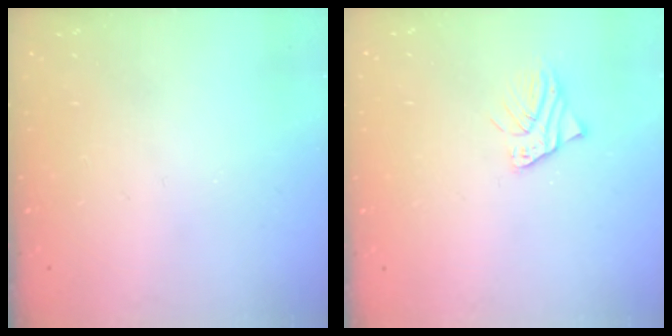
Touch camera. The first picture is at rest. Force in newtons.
{"total": 2.8, "press": 2.8, "slide": 0.2}